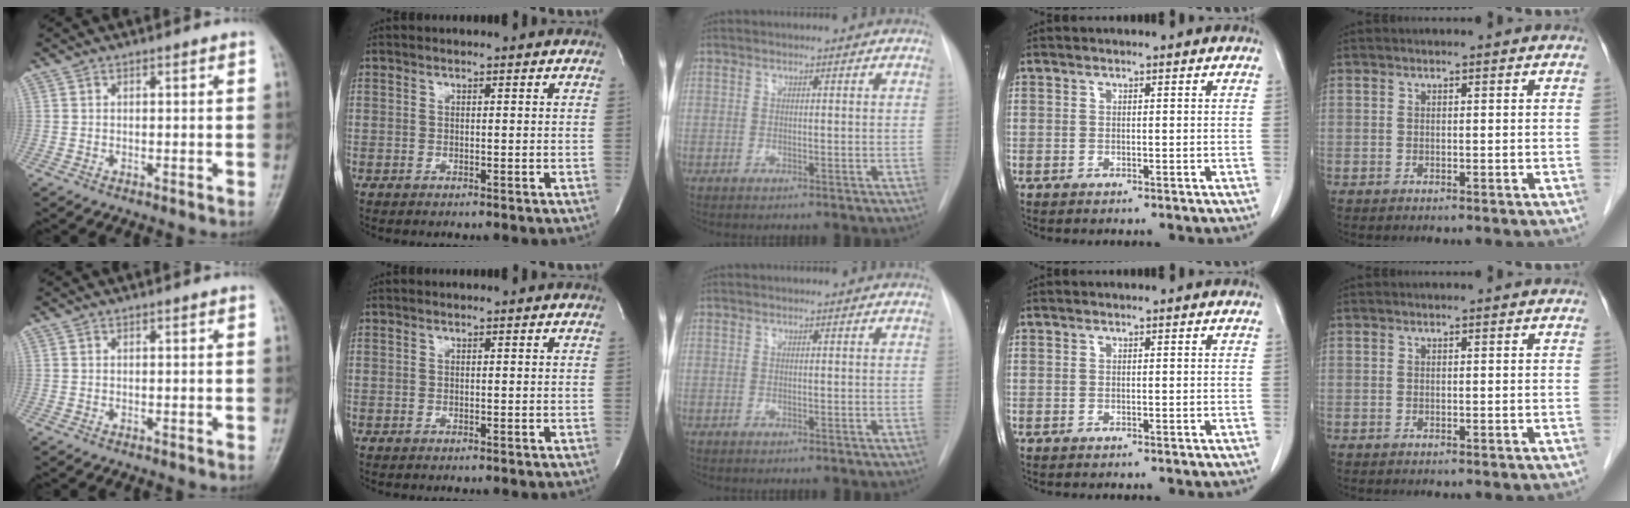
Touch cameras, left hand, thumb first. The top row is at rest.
{}